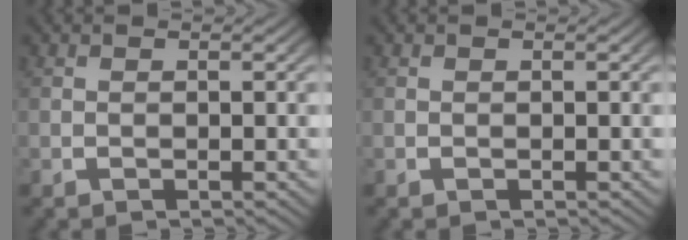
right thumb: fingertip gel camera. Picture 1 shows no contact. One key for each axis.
{"total": 0.0}